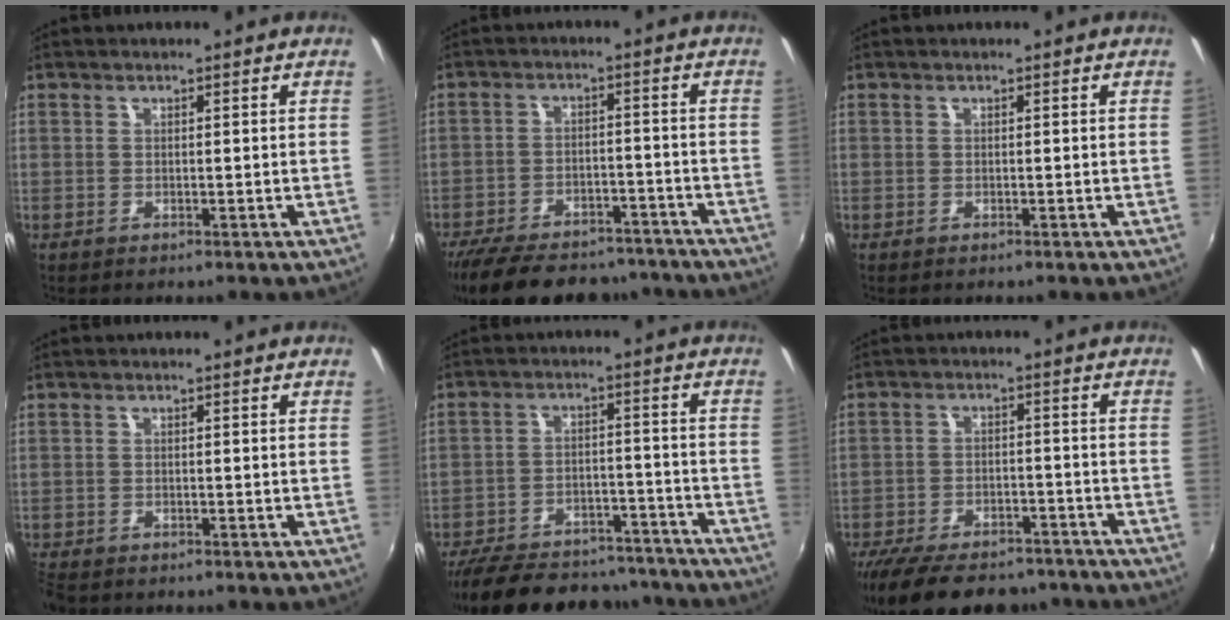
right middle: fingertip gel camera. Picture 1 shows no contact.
{"total": 20.8, "force": [-17.1, 8.2, 8.7], "torque": [-0.191, 0.001, -0.238]}
{"total": 0.0}
{"total": 3.5, "force": [-3.0, 1.2, 1.2], "torque": [-0.037, -0.018, -0.060]}
{"total": 26.0, "force": [-22.1, 9.2, 10.3], "torque": [-0.216, 0.009, -0.298]}
{"total": 18.8, "force": [-15.0, 7.6, 8.4], "torque": [-0.185, -0.012, -0.217]}